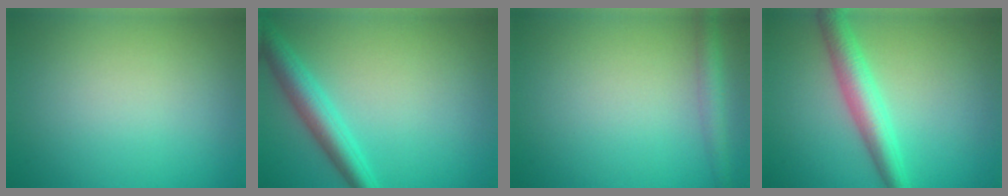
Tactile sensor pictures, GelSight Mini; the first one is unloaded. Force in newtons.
{"total": 4.1, "press": 4.1, "slide": 0.1}
{"total": 2.2, "press": 2.2, "slide": 0.1}
{"total": 4.3, "press": 4.3, "slide": 0.2}